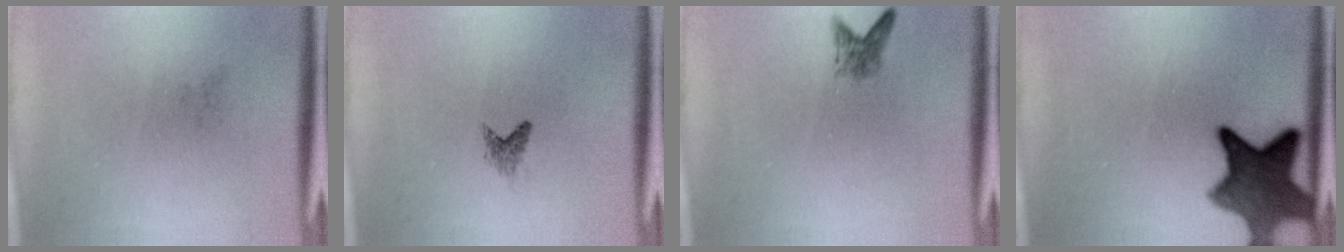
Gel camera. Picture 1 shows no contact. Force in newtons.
{"total": 1.0}
{"total": 1.6}
{"total": 9.3}